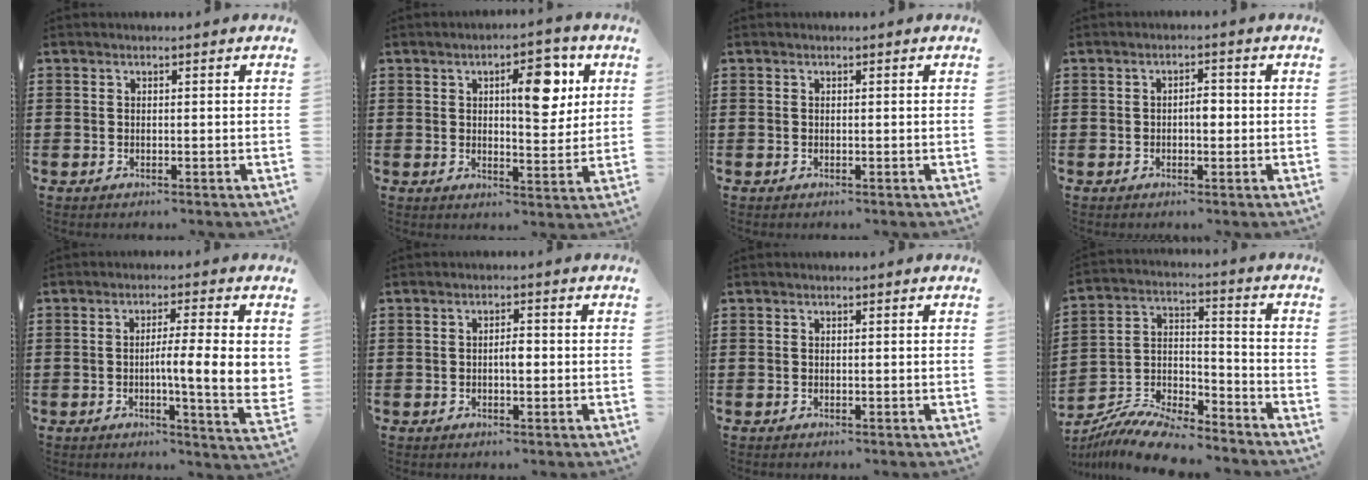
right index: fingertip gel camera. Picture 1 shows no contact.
{"total": 9.0, "force": [3.2, 3.6, 7.6], "torque": [-0.106, -0.007, 0.044]}
{"total": 0.0}
{"total": 2.3, "force": [-0.3, 1.1, 2.0], "torque": [-0.029, 0.000, -0.009]}
{"total": 8.1, "force": [-0.1, 0.7, 8.0], "torque": [-0.134, -0.006, -0.005]}
{"total": 1.9, "force": [-0.3, 0.7, 1.8], "torque": [-0.033, 0.003, -0.007]}
{"total": 0.0}
{"total": 9.9, "force": [-9.2, 1.6, 3.3], "torque": [-0.065, 0.018, -0.181]}